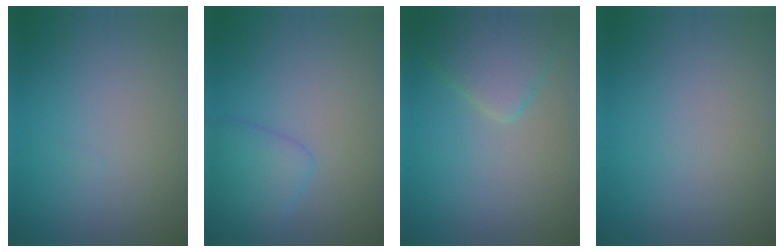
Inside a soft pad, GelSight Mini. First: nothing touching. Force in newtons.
{"total": 2.7, "press": 2.7, "slide": 0.2}
{"total": 3.9, "press": 3.9, "slide": 0.4}
{"total": 0.0}